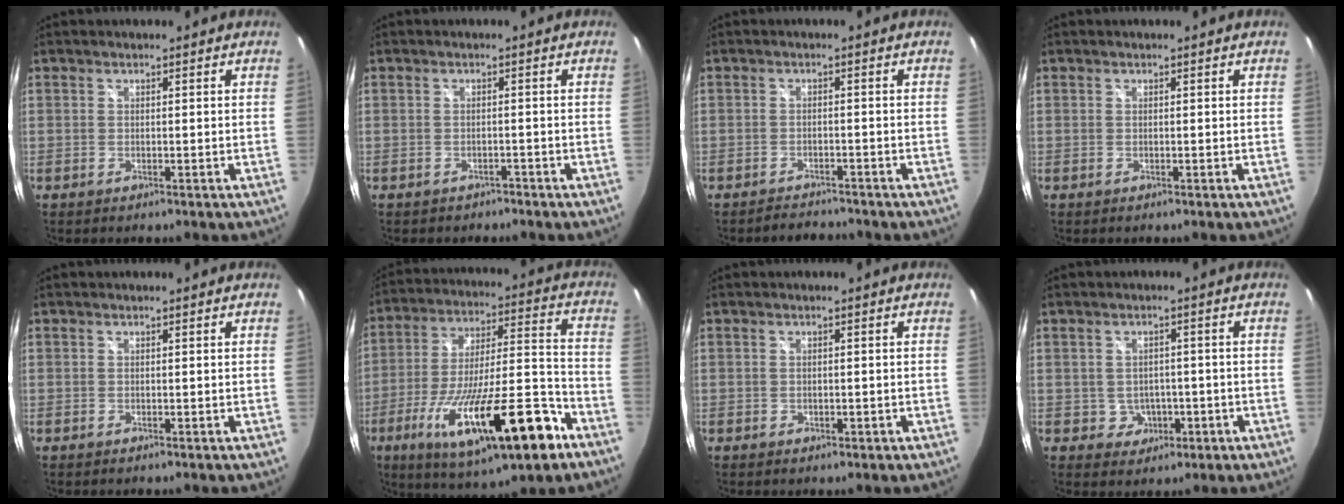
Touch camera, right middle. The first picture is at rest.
{"total": 2.2, "force": [-1.8, 1.3, 0.4], "torque": [-0.012, -0.006, -0.024]}
{"total": 3.6, "force": [-3.4, 0.9, 0.3], "torque": [-0.017, -0.003, -0.054]}
{"total": 0.0}
{"total": 0.0}
{"total": 25.2, "force": [-12.8, 6.2, 20.8], "torque": [-0.360, -0.045, -0.200]}
{"total": 1.1, "force": [-0.5, 0.8, 0.5], "torque": [-0.006, -0.003, -0.009]}
{"total": 4.4, "force": [-1.1, 4.1, 1.1], "torque": [-0.032, 0.010, -0.002]}